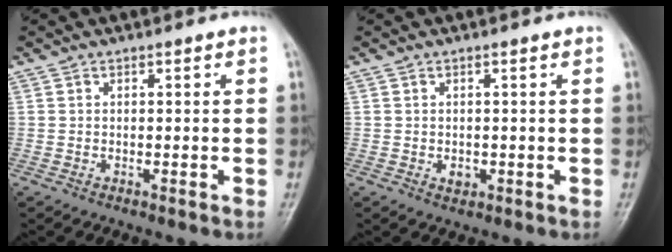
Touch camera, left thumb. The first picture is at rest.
{"total": 1.6, "force": [-0.1, 1.1, 1.1], "torque": [-0.011, -0.001, 0.002]}